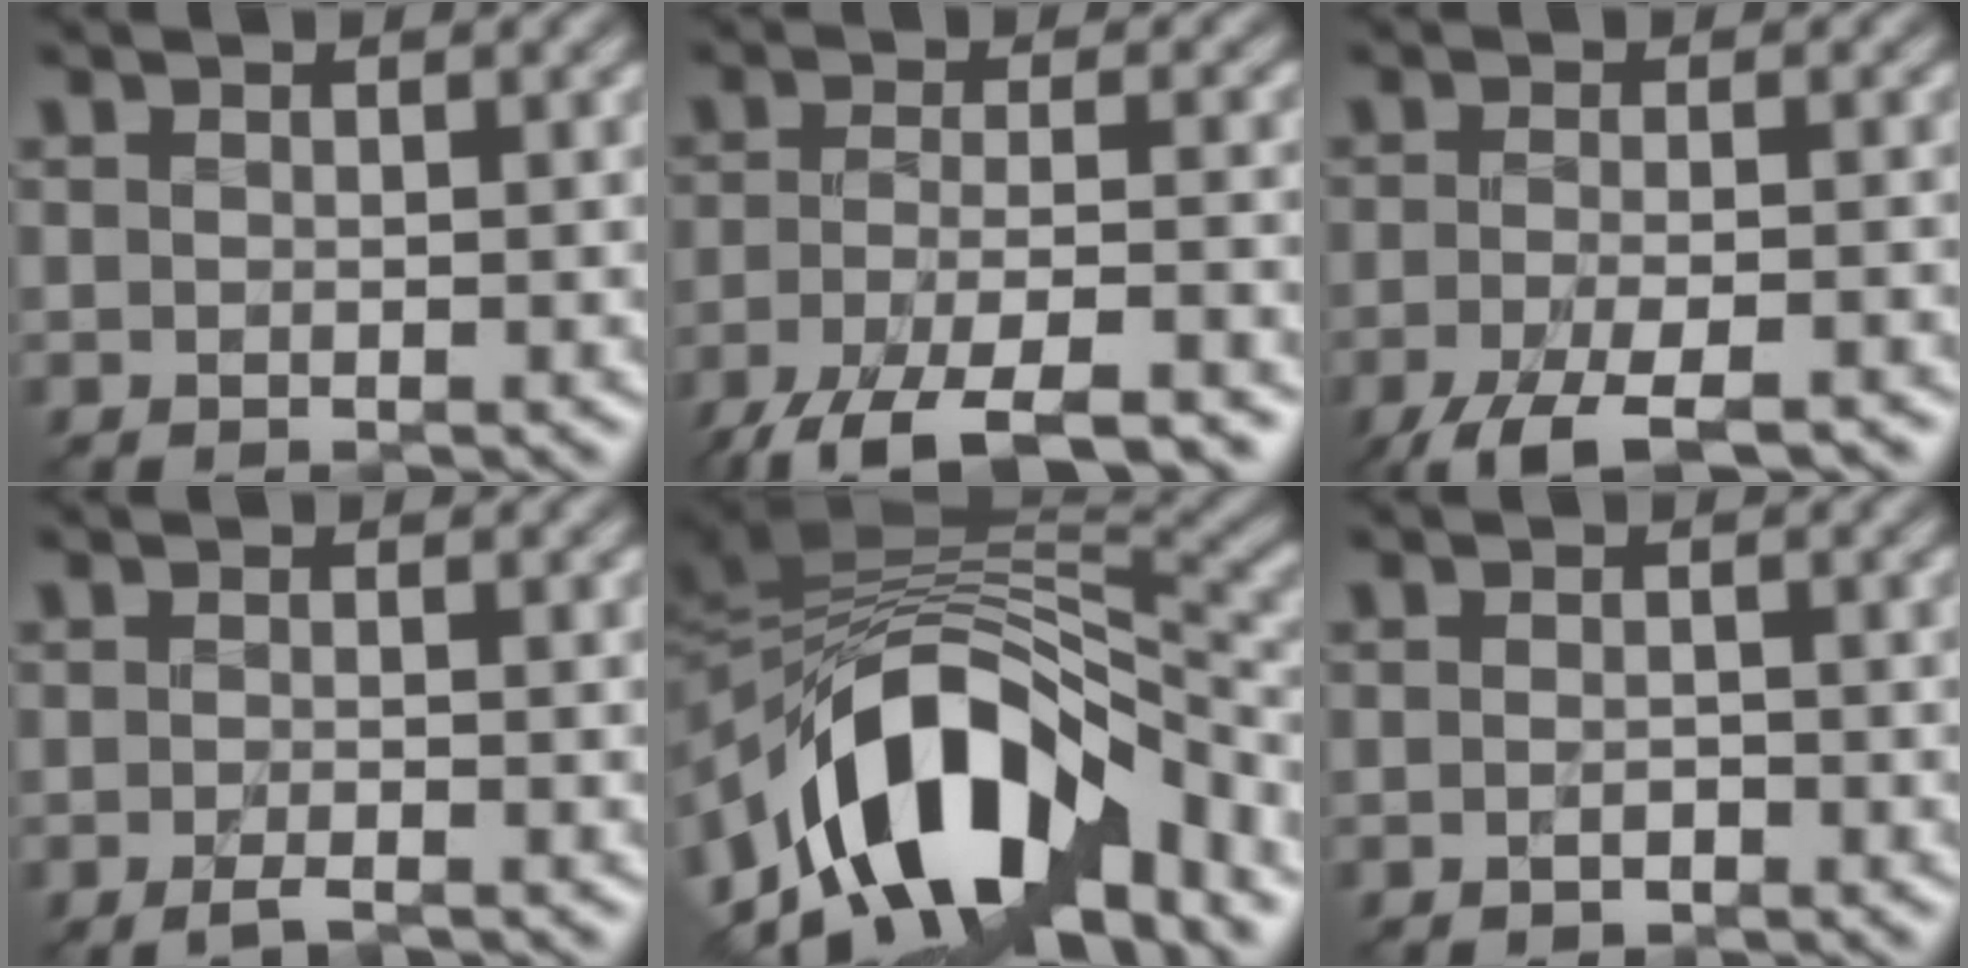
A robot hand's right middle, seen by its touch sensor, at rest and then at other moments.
{"total": 8.5, "force": [-6.3, 1.9, 5.4], "torque": [-0.096, -0.002, -0.113]}
{"total": 7.2, "force": [-4.9, 2.0, 4.9], "torque": [-0.087, -0.013, -0.084]}
{"total": 1.8, "force": [-1.2, 0.4, 1.2], "torque": [-0.026, -0.003, -0.026]}
{"total": 12.7, "force": [-6.0, 6.6, 9.0], "torque": [-0.140, 0.011, -0.108]}
{"total": 0.8, "force": [-0.5, 0.3, 0.5], "torque": [-0.012, 0.001, -0.010]}